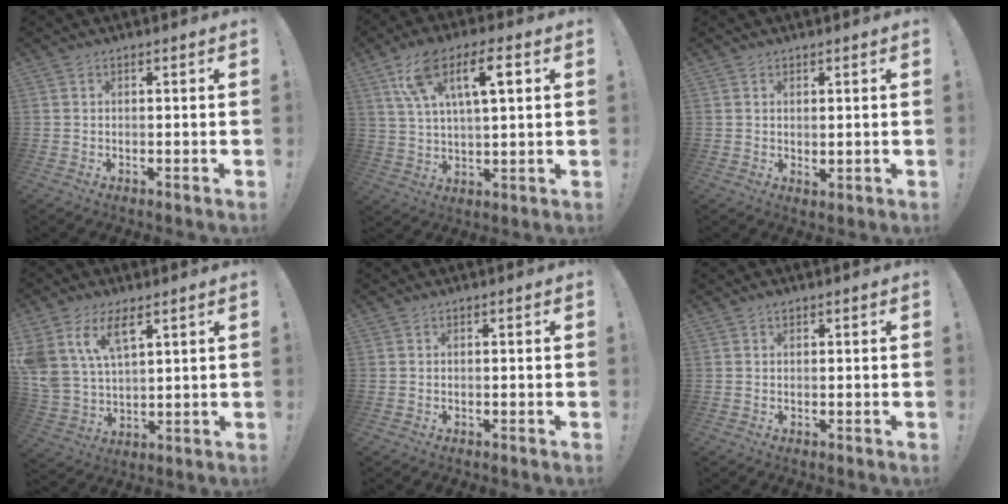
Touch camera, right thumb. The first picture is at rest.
{"total": 13.8, "force": [5.9, 5.7, 11.1], "torque": [-0.190, 0.001, 0.101]}
{"total": 1.3, "force": [0.8, 0.5, 0.9], "torque": [-0.012, -0.004, 0.014]}
{"total": 11.5, "force": [6.7, 5.8, 7.4], "torque": [-0.164, -0.029, 0.125]}
{"total": 0.0}
{"total": 0.6, "force": [0.4, 0.2, 0.2], "torque": [0.000, -0.002, 0.007]}